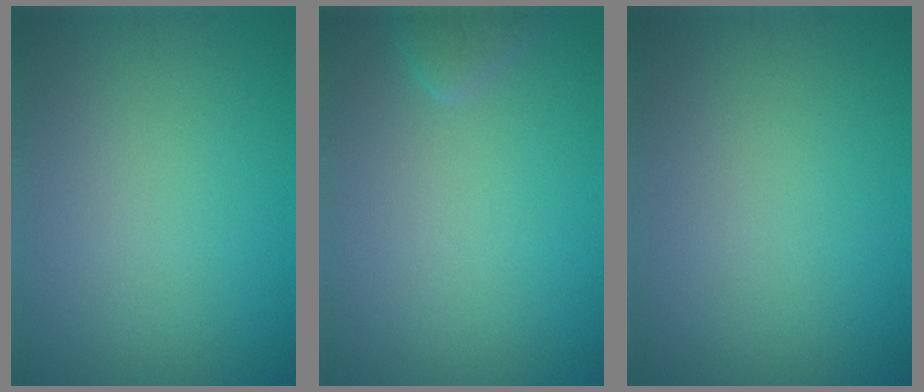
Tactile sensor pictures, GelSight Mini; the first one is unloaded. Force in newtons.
{"total": 1.3, "press": 1.3, "slide": 0.1}
{"total": 0.0}